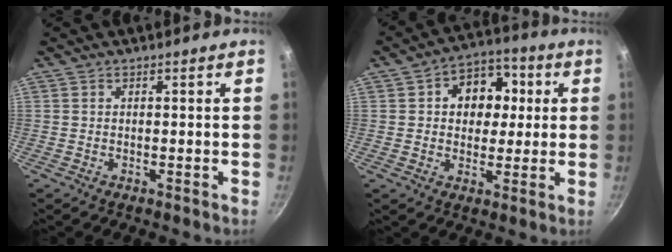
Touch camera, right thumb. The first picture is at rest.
{"total": 11.1, "force": [2.1, 8.6, 6.6], "torque": [-0.051, 0.011, 0.020]}